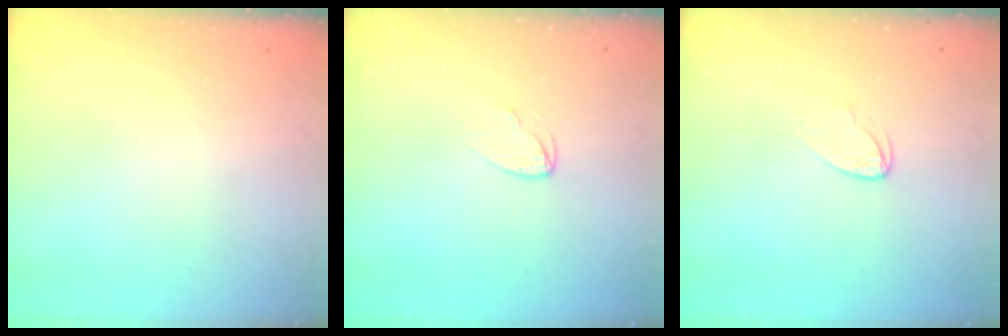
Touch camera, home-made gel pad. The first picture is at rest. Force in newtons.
{"total": 3.0, "press": 3.0, "slide": 0.3}
{"total": 4.0, "press": 3.9, "slide": 0.3}